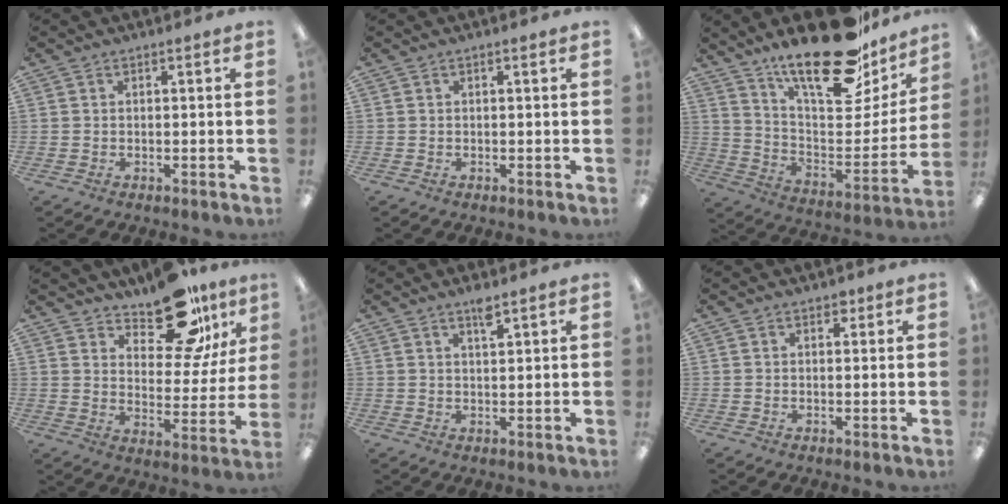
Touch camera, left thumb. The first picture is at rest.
{"total": 0.0}
{"total": 25.8, "force": [19.9, 8.8, 13.9], "torque": [-0.202, -0.136, 0.334]}
{"total": 16.9, "force": [12.6, 7.4, 8.6], "torque": [-0.115, -0.083, 0.217]}
{"total": 2.9, "force": [2.2, 0.3, 1.8], "torque": [-0.034, -0.003, 0.038]}
{"total": 1.5, "force": [1.0, 1.0, 0.7], "torque": [0.001, -0.005, 0.014]}